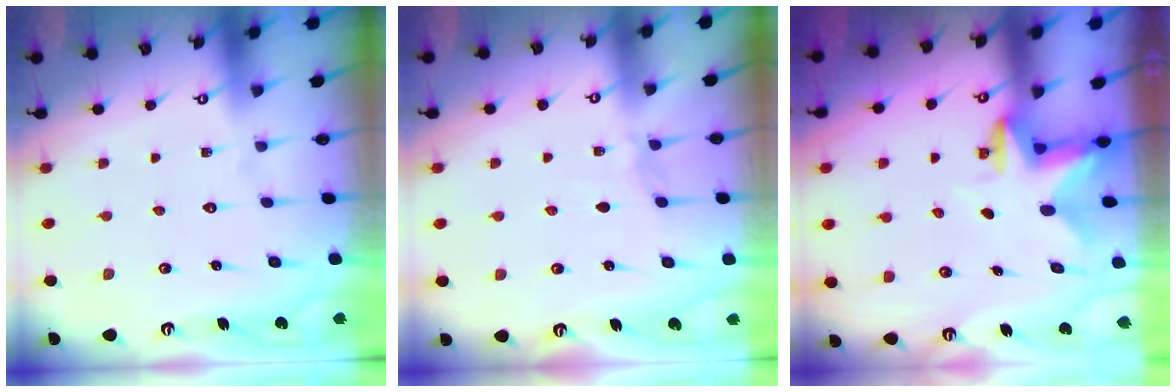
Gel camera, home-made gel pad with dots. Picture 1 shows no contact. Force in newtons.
{"total": 3.0, "press": 2.9, "slide": 0.5}
{"total": 2.6, "press": 2.5, "slide": 0.5}